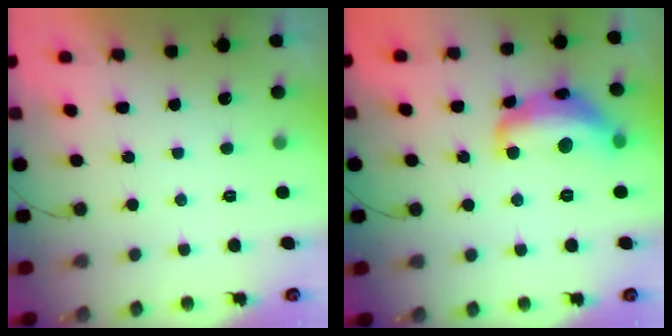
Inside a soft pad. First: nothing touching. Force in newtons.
{"total": 14.6, "press": 14.6, "slide": 1.2}